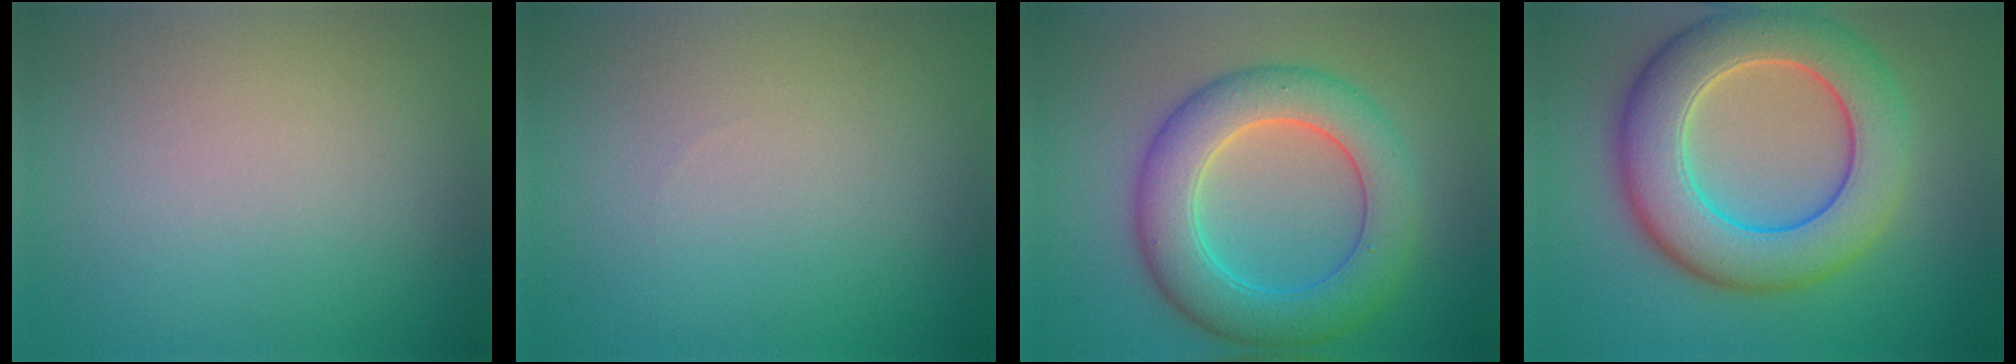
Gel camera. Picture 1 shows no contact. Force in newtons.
{"total": 0.0}
{"total": 7.4, "press": 7.4, "slide": 0.1}
{"total": 9.5, "press": 9.5, "slide": 0.3}